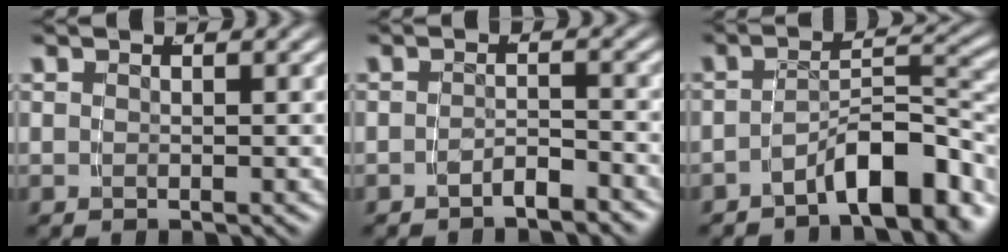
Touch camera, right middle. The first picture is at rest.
{"total": 2.0, "force": [-1.9, 0.5, 0.4], "torque": [0.003, -0.001, -0.035]}
{"total": 6.9, "force": [-4.3, 2.4, 4.9], "torque": [-0.048, -0.001, -0.063]}